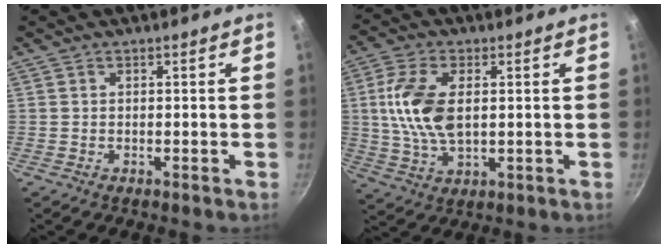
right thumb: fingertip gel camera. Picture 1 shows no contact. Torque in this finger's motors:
{"motor_torque": [1.29, 1.17, 1.09, 0.17, 0.29]}